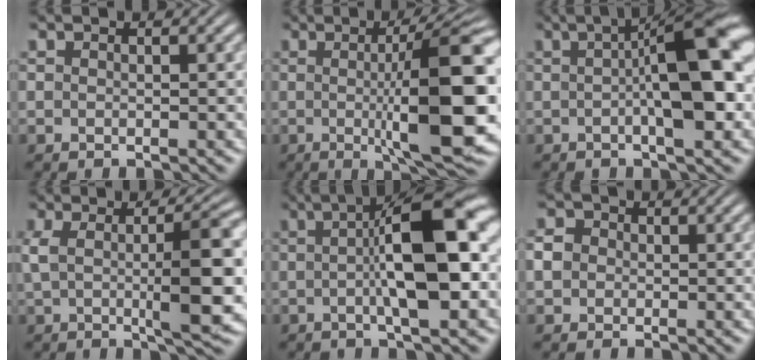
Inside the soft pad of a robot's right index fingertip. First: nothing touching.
{"total": 12.0, "force": [-1.0, 2.3, 11.8], "torque": [-0.153, 0.007, -0.016]}
{"total": 9.1, "force": [0.5, 2.0, 8.9], "torque": [-0.115, 0.013, 0.002]}
{"total": 7.8, "force": [0.1, 2.1, 7.5], "torque": [-0.117, 0.003, 0.002]}
{"total": 11.1, "force": [1.4, 3.1, 10.6], "torque": [-0.149, 0.012, 0.015]}
{"total": 2.9, "force": [0.1, 2.7, 1.1], "torque": [-0.031, -0.002, -0.003]}